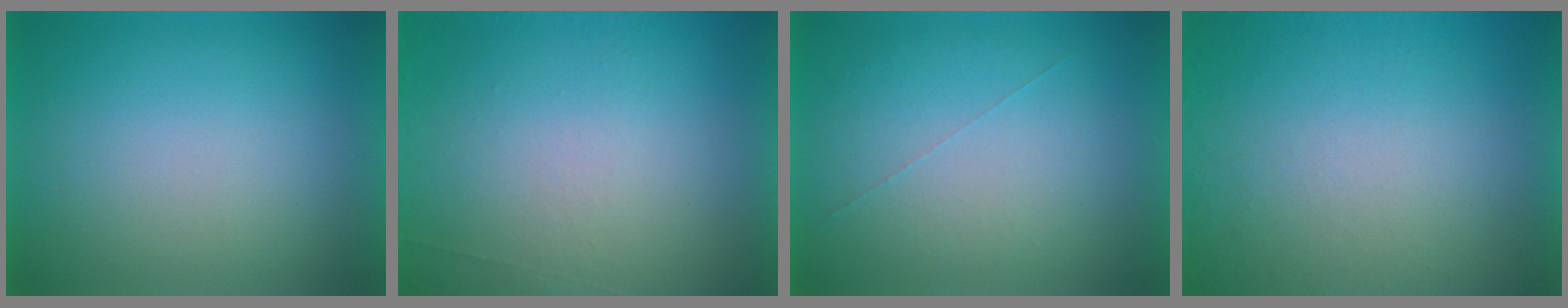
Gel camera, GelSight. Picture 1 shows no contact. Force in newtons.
{"total": 7.0}
{"total": 1.0}
{"total": 8.6}